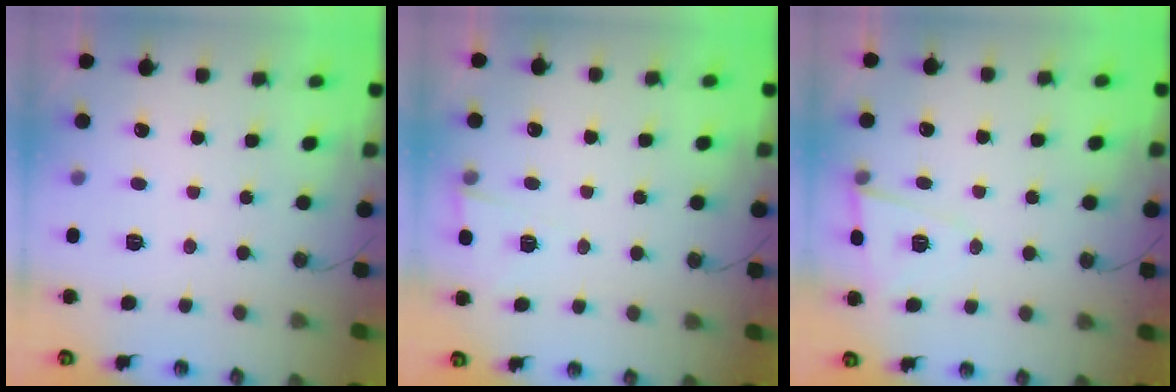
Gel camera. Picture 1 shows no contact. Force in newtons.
{"total": 3.1, "press": 2.9, "slide": 1.0}
{"total": 6.3, "press": 6.2, "slide": 1.4}